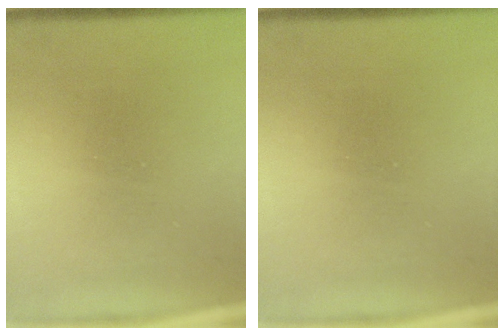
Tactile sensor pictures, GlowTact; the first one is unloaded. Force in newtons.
{"total": 0.0}